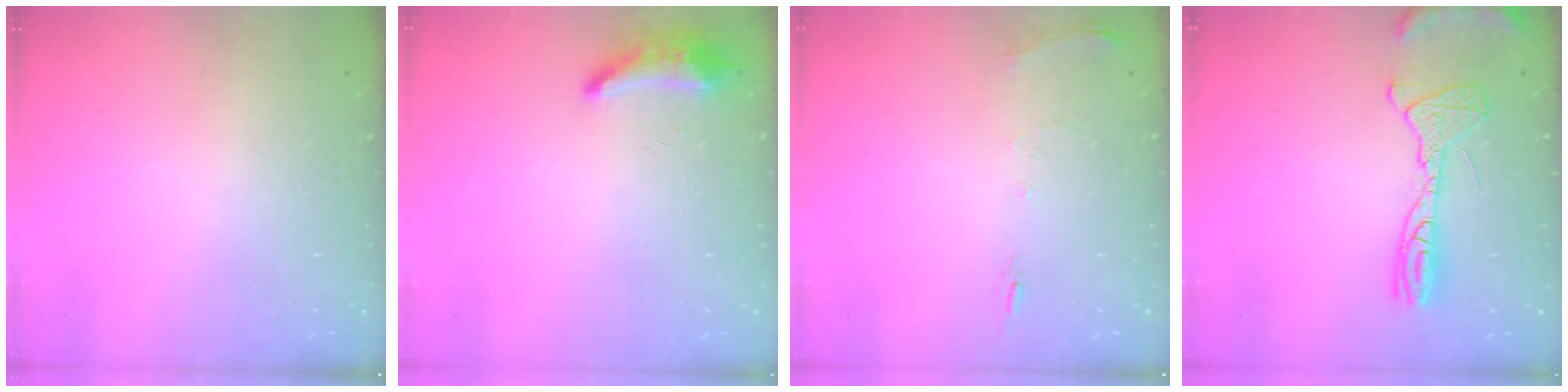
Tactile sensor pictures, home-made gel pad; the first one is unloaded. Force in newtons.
{"total": 8.7, "press": 8.5, "slide": 2.0}
{"total": 7.4, "press": 7.4, "slide": 0.8}
{"total": 12.5, "press": 12.3, "slide": 2.3}